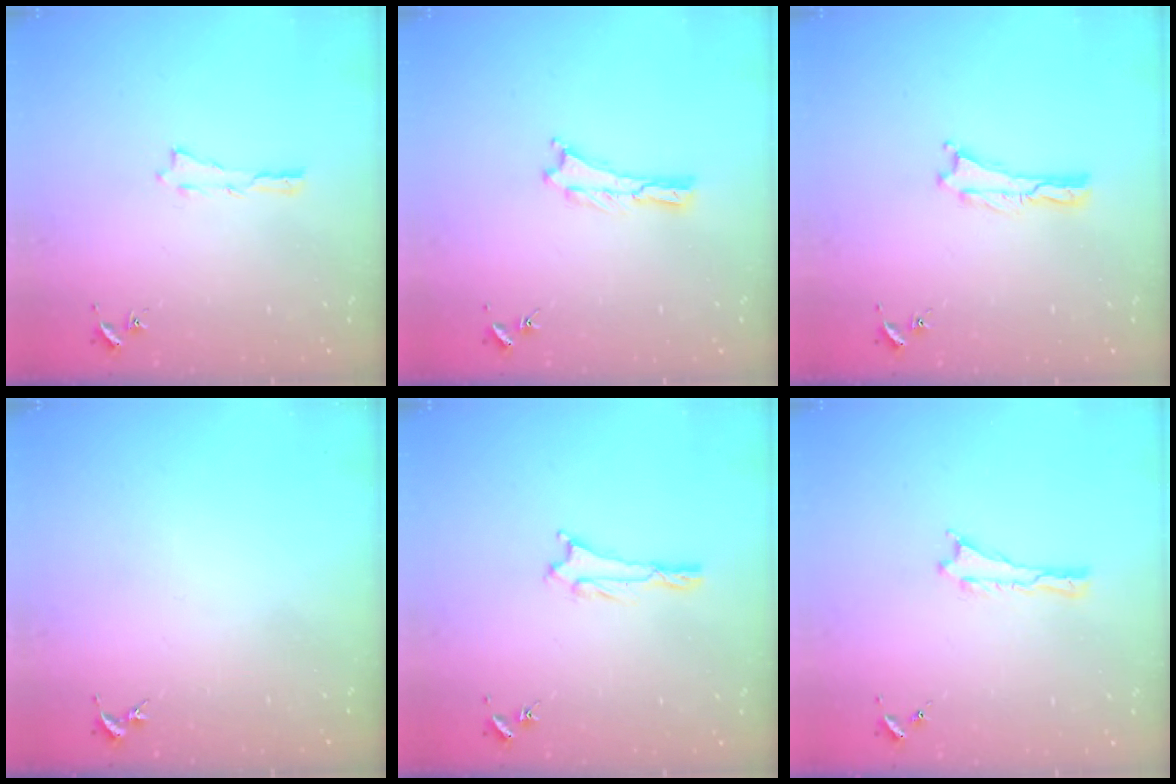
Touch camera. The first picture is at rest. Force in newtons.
{"total": 0.0}
{"total": 0.0}
{"total": 0.0}
{"total": 1.0, "press": 1.0, "slide": 0.1}
{"total": 0.0}